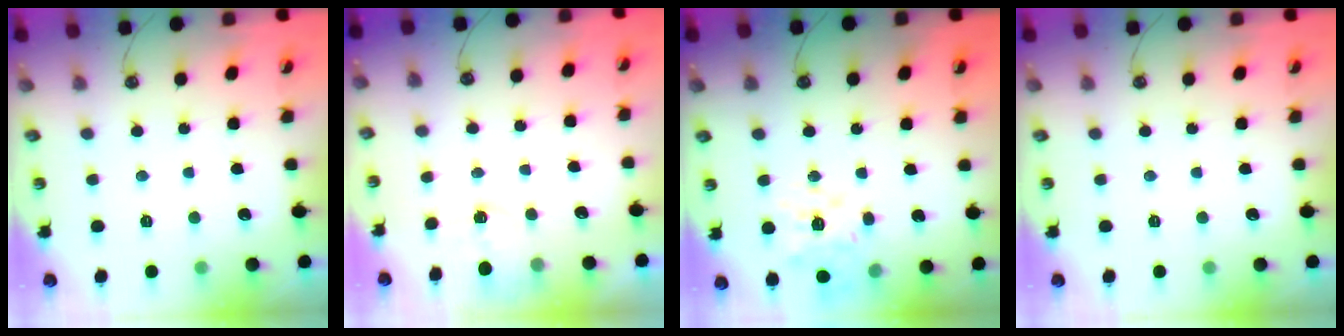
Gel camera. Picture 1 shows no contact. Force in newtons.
{"total": 2.0, "press": 2.0, "slide": 0.3}
{"total": 17.1, "press": 16.9, "slide": 2.2}
{"total": 0.0}